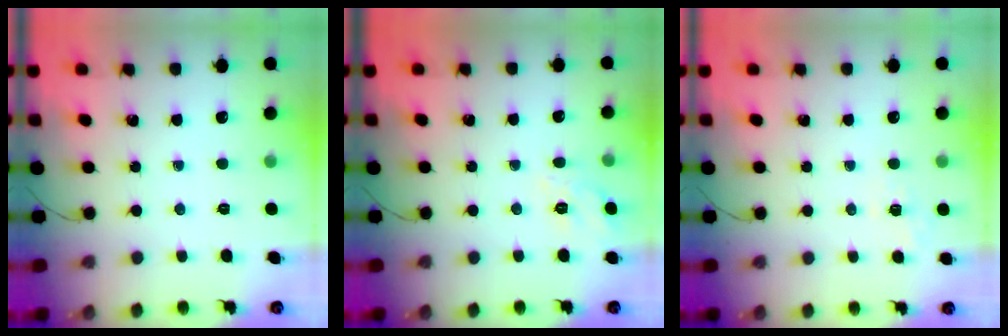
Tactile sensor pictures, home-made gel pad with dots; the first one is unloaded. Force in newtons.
{"total": 9.7, "press": 9.6, "slide": 1.6}
{"total": 1.4, "press": 0.2, "slide": 1.4}